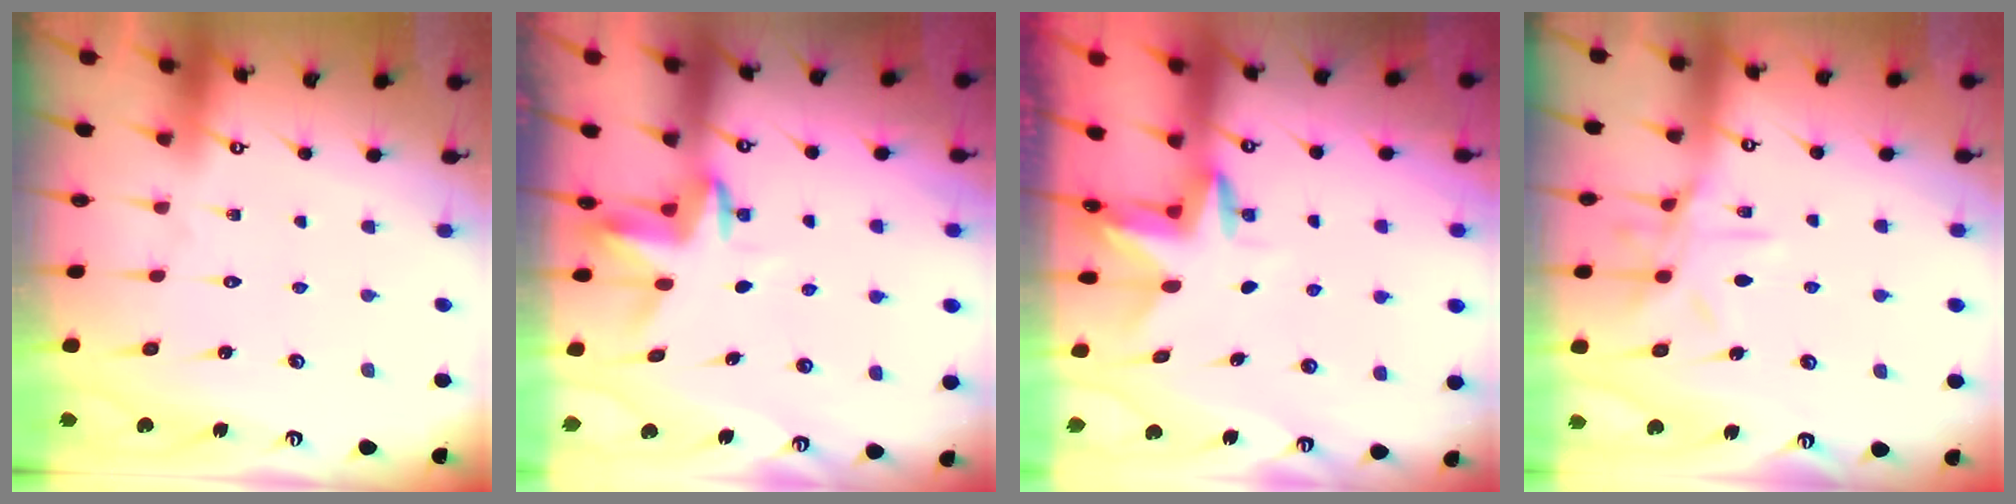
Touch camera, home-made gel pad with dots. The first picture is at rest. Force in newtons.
{"total": 3.5, "press": 3.5, "slide": 0.2}
{"total": 3.2, "press": 3.2, "slide": 0.3}
{"total": 10.5, "press": 10.4, "slide": 0.9}